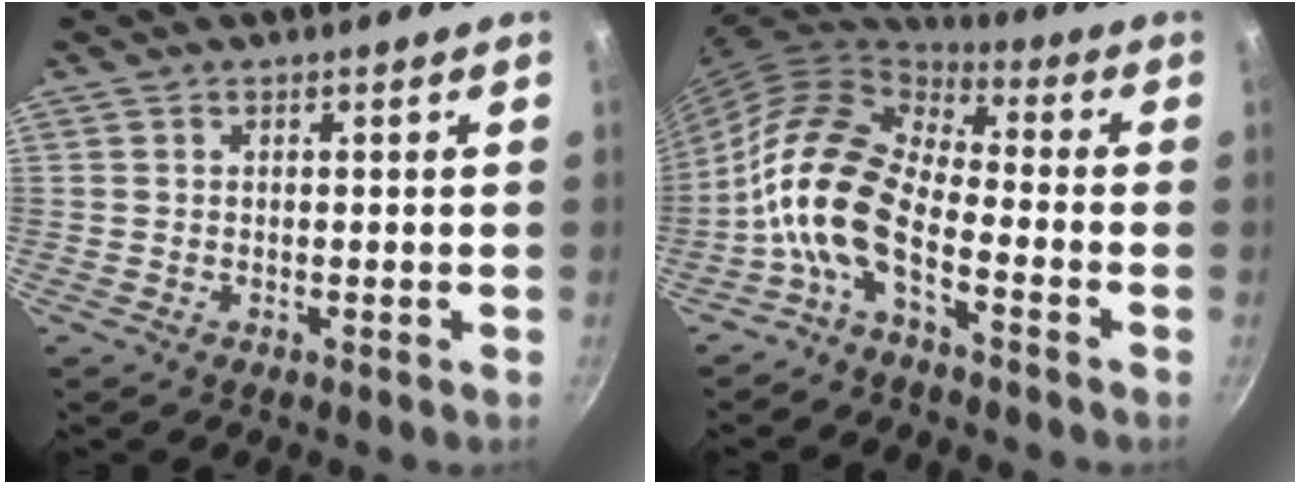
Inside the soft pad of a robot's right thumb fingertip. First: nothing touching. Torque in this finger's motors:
{"motor_torque": [0.16, 0.75, 1.90, -0.87, 0.44]}